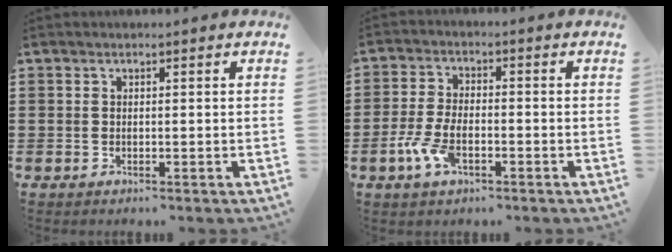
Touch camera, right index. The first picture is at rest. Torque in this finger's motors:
{"motor_torque": [2.14, 0.00, 0.24, 0.11]}